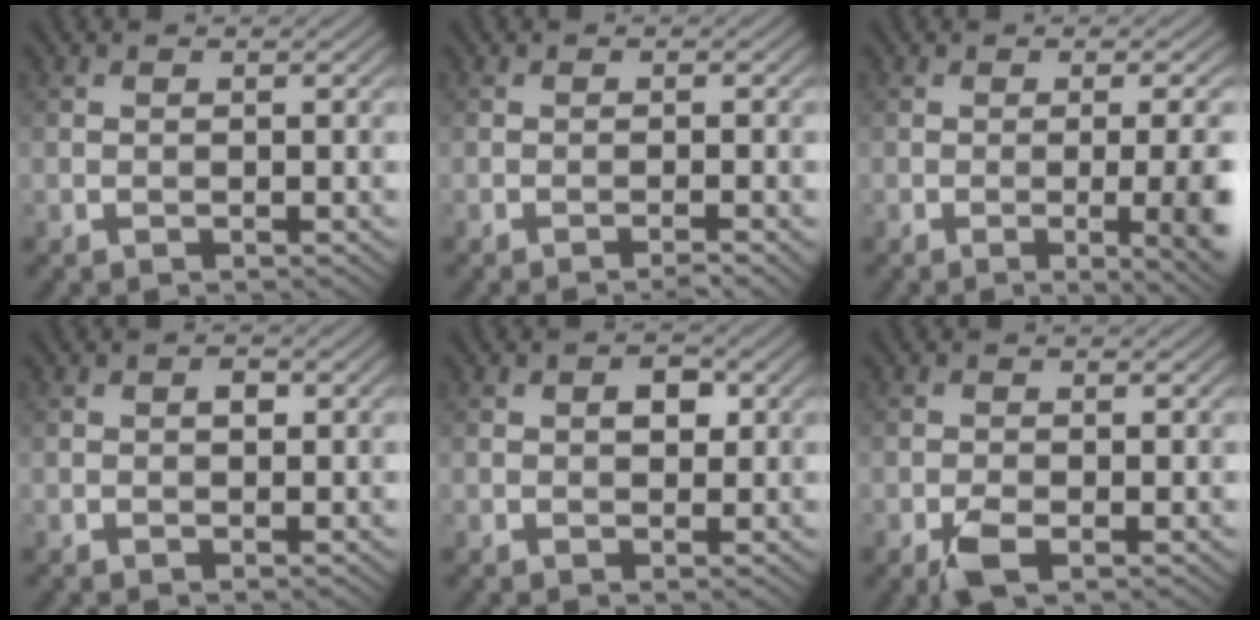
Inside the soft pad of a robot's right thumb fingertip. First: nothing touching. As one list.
[{"total": 1.6, "force": [-1.0, 0.1, 1.3], "torque": [-0.017, 0.004, -0.021]}, {"total": 8.3, "force": [-1.5, 2.3, 7.8], "torque": [-0.090, 0.000, -0.009]}, {"total": 1.0, "force": [0.1, 0.7, 0.8], "torque": [-0.010, 0.000, 0.000]}, {"total": 2.3, "force": [0.5, 1.5, 1.7], "torque": [-0.025, -0.001, 0.004]}, {"total": 2.7, "force": [-1.4, 1.1, 2.1], "torque": [-0.044, -0.004, -0.027]}]